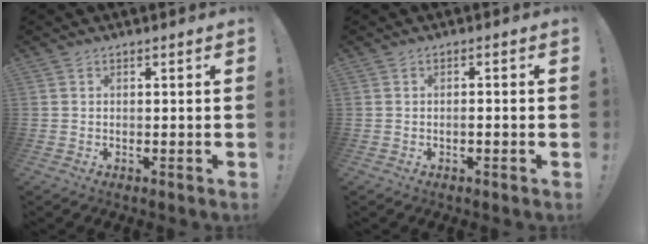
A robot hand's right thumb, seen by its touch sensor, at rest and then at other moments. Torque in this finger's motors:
{"motor_torque": [-0.18, -0.51, -0.11, 0.39, 0.03]}